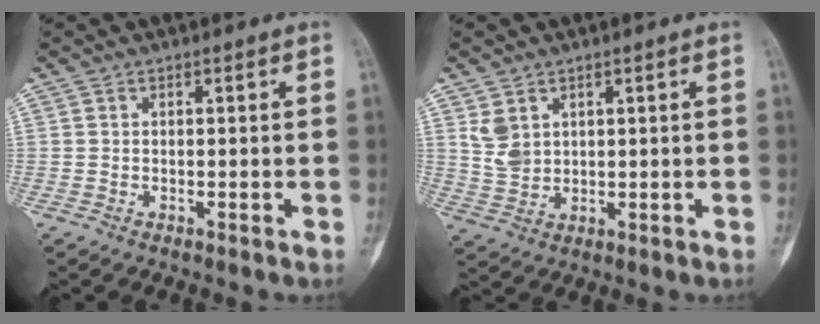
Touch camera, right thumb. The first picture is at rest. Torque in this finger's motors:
{"motor_torque": [-0.25, 0.36, 0.42, 0.28, 0.03]}